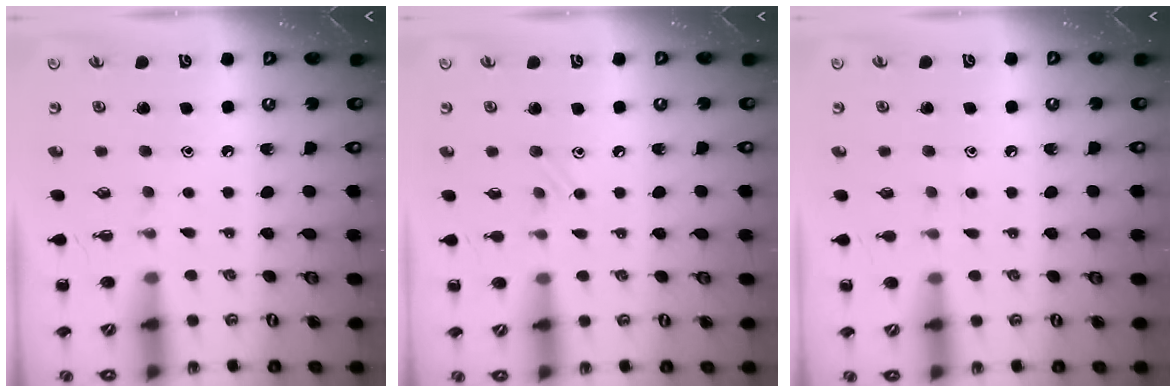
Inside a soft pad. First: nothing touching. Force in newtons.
{"total": 4.0, "press": 3.8, "slide": 1.2}
{"total": 3.1, "press": 2.9, "slide": 1.1}